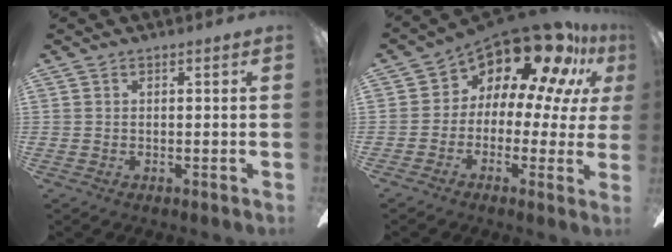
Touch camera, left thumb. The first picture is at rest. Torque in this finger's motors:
{"motor_torque": [1.93, 2.84, -0.08, 0.13, 0.05]}